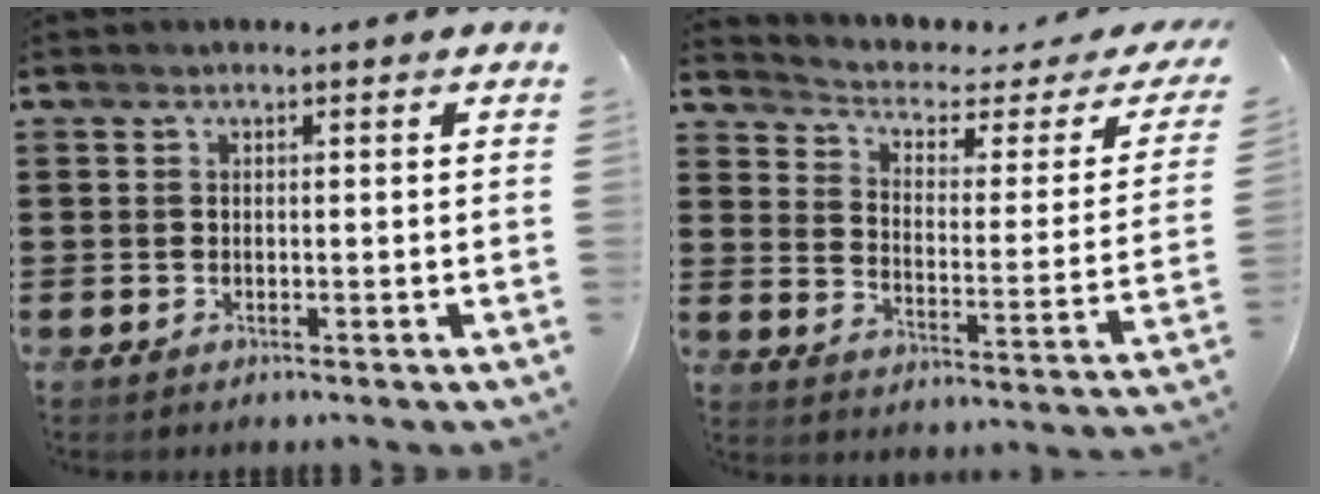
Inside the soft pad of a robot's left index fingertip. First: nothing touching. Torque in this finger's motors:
{"motor_torque": [2.14, 0.00, 0.12, -0.01]}